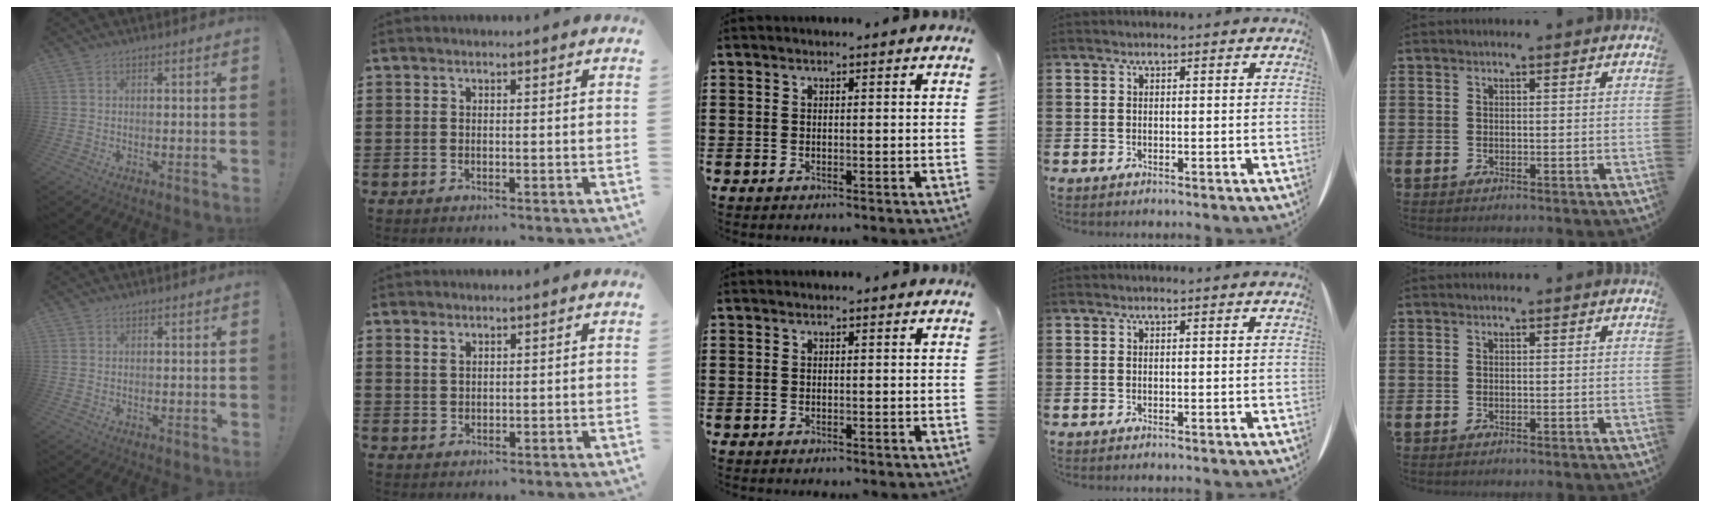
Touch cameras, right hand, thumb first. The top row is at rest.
{"thumb": {"total": 0.5, "force": [0.4, 0.4, 0.0], "torque": [0.002, 0.000, 0.008]}, "index": {"total": 1.2, "force": [1.0, 0.6, 0.4], "torque": [-0.010, 0.001, 0.020]}}